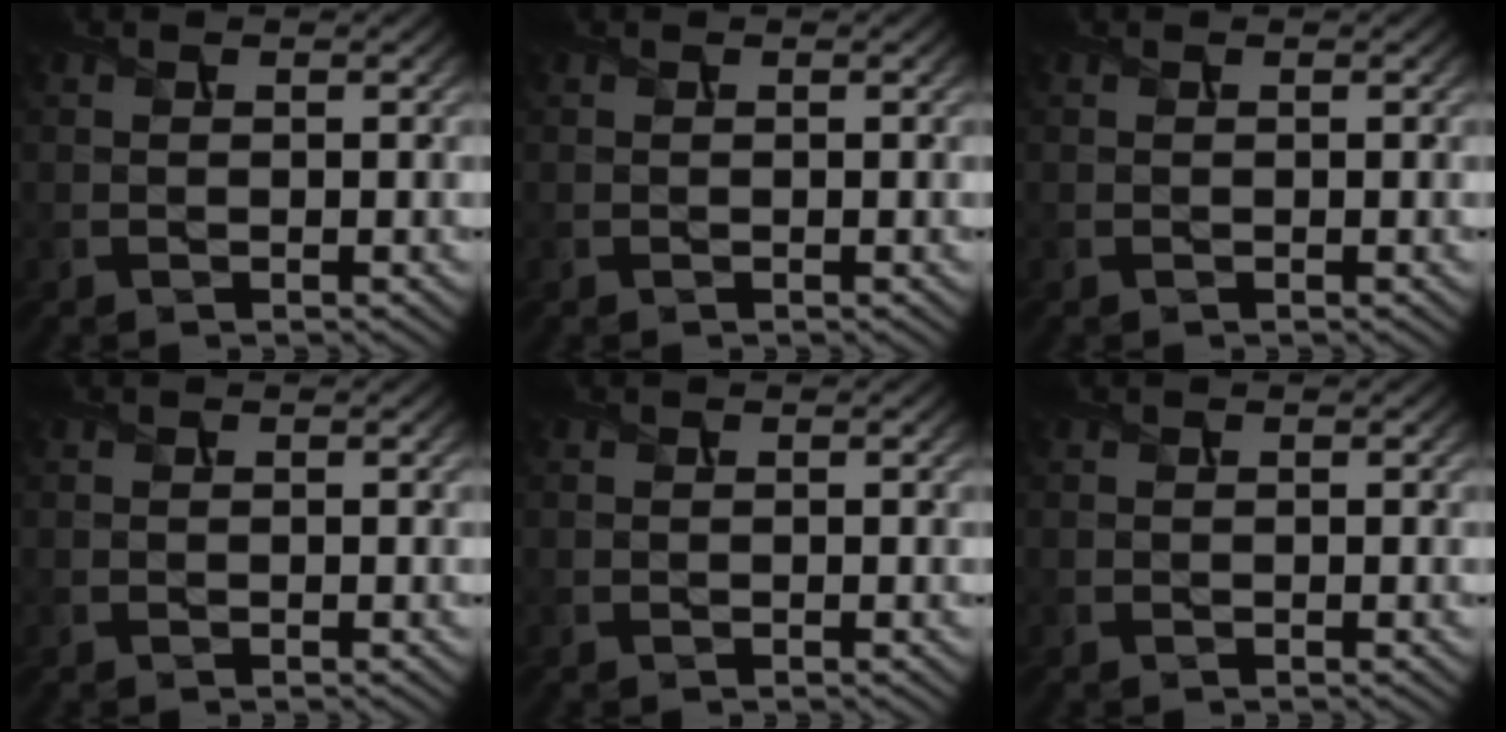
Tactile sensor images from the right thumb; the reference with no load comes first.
{"total": 0.0}
{"total": 0.0}
{"total": 0.0}
{"total": 0.0}
{"total": 0.0}